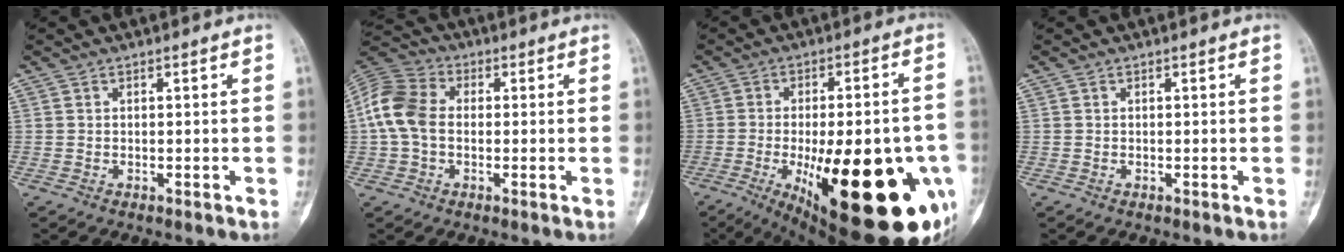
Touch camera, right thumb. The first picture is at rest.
{"total": 10.3, "force": [0.0, 7.5, 7.1], "torque": [-0.146, 0.029, -0.012]}
{"total": 31.9, "force": [-9.9, 10.9, 28.3], "torque": [-0.334, -0.011, -0.119]}
{"total": 0.0}